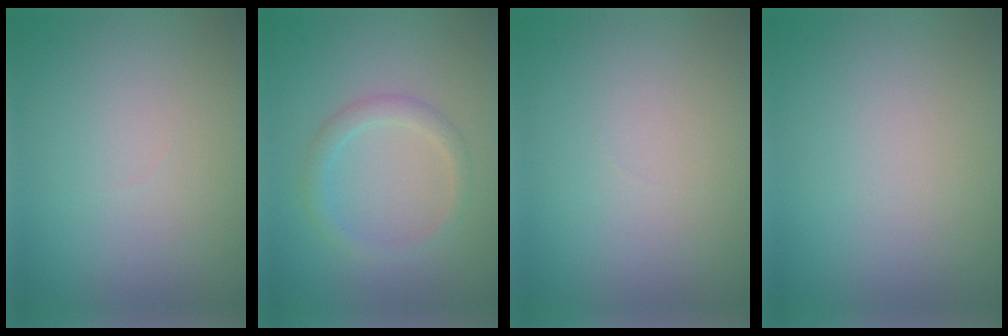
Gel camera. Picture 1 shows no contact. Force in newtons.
{"total": 2.0, "press": 2.0, "slide": 0.1}
{"total": 0.0}
{"total": 0.0}